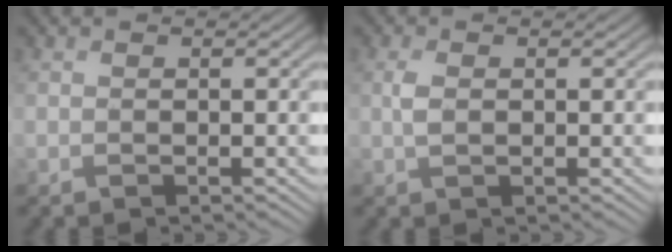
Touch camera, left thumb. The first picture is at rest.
{"total": 1.4, "force": [0.7, 0.4, 1.1], "torque": [-0.027, 0.006, 0.013]}